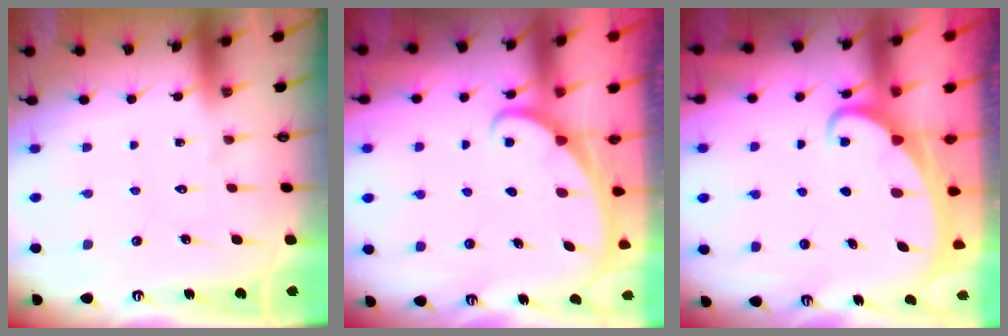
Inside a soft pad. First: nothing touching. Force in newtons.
{"total": 1.8, "press": 1.7, "slide": 0.1}
{"total": 2.1, "press": 2.1, "slide": 0.2}